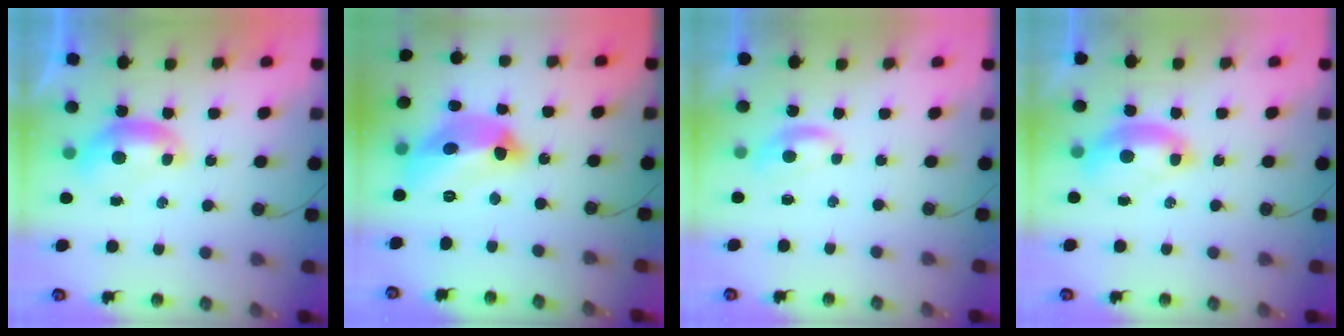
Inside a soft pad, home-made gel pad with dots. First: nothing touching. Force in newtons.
{"total": 14.1, "press": 14.1, "slide": 1.2}
{"total": 0.9, "press": 0.8, "slide": 0.4}
{"total": 2.6, "press": 2.5, "slide": 0.5}